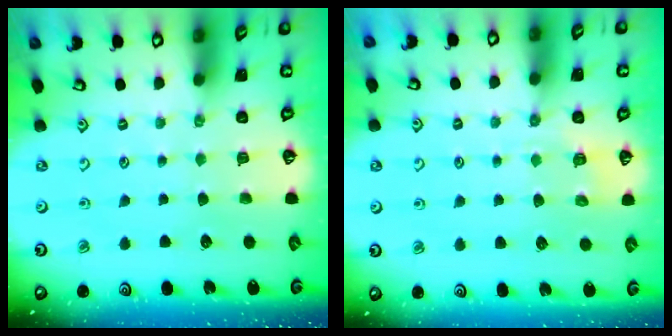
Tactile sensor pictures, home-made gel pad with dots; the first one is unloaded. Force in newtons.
{"total": 4.8, "press": 4.6, "slide": 1.3}